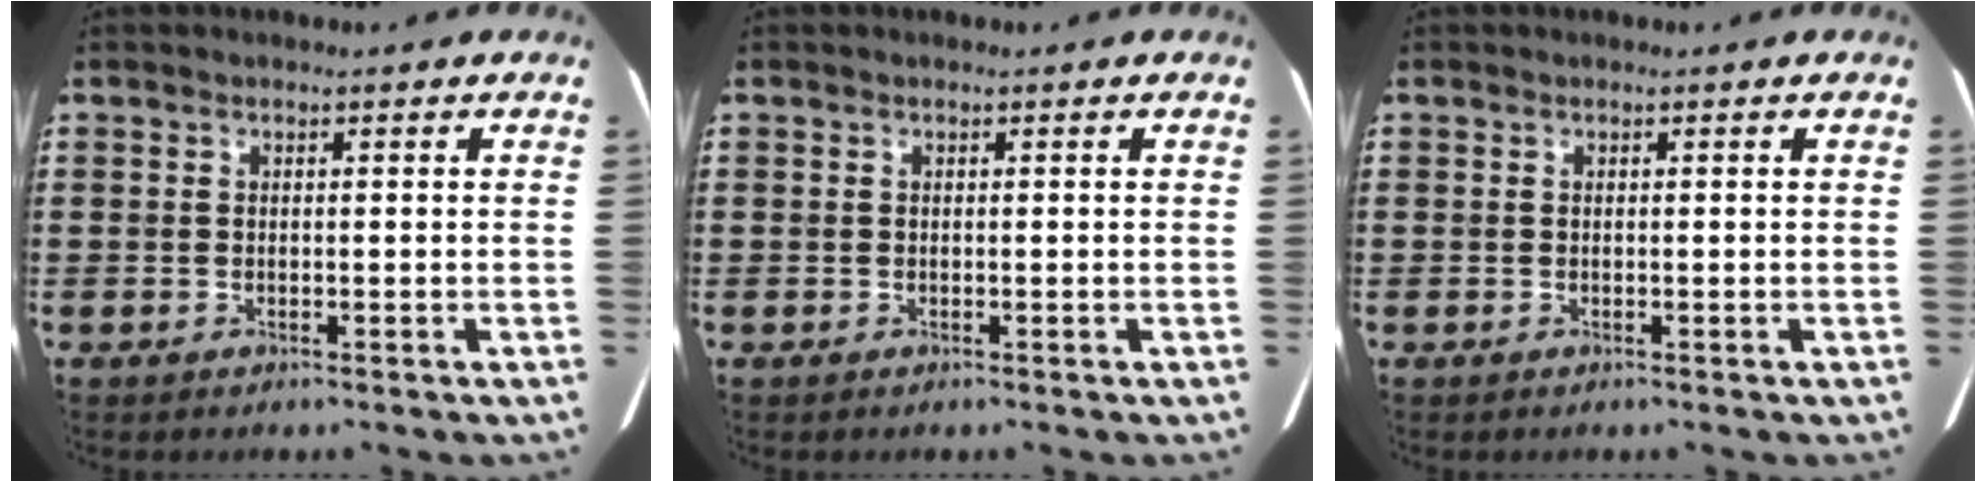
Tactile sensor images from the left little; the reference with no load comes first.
{"total": 0.0}
{"total": 0.0}